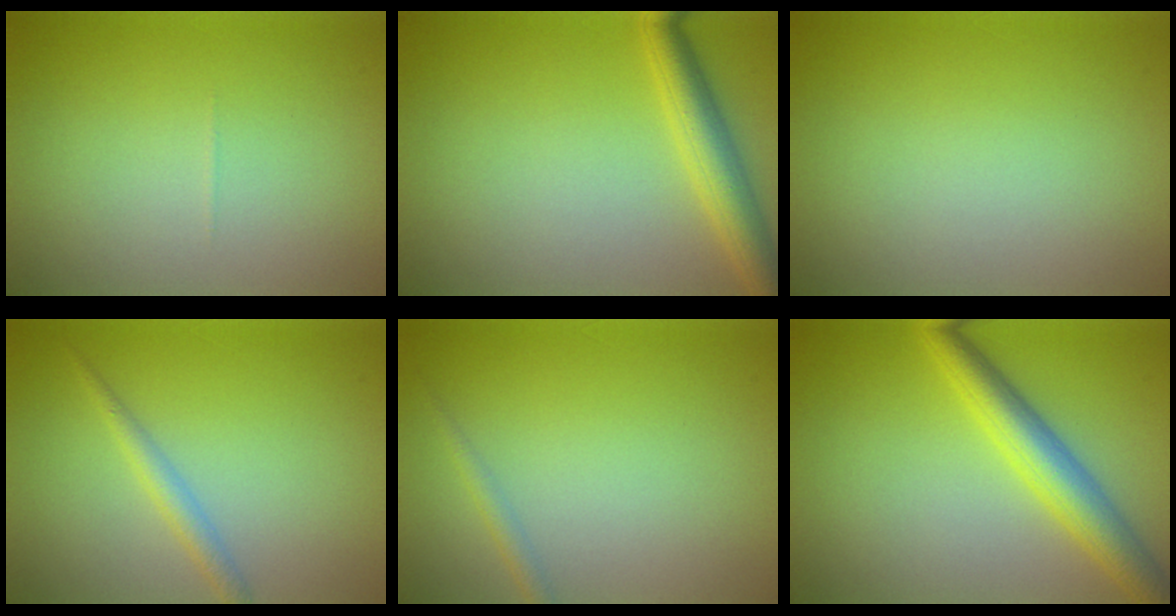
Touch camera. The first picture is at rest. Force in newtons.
{"total": 4.0, "press": 4.0, "slide": 0.1}
{"total": 0.0}
{"total": 1.6, "press": 1.6, "slide": 0.0}
{"total": 1.1, "press": 1.1, "slide": 0.0}
{"total": 5.0, "press": 5.0, "slide": 0.1}